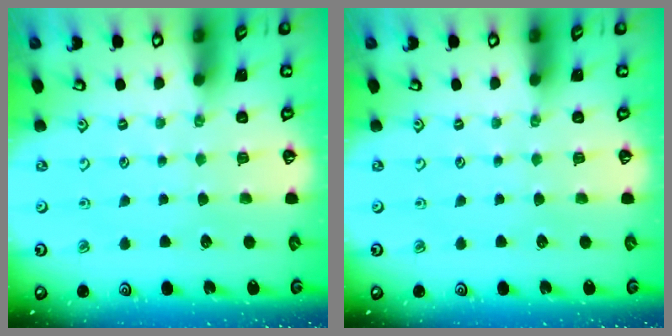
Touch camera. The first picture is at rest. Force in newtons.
{"total": 0.0}